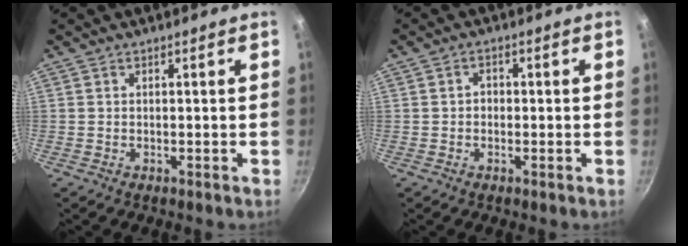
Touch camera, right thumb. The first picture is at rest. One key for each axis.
{"total": 2.0, "fx": -0.2, "fy": 1.7, "fz": 1.0, "tx": -0.010, "ty": 0.006, "tz": -0.007}